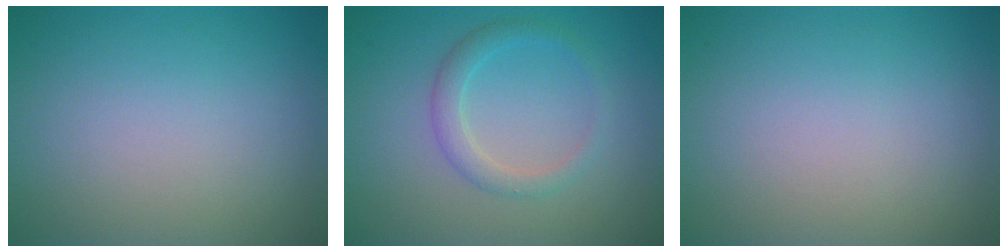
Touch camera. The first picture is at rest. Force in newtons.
{"total": 2.1, "press": 2.1, "slide": 0.0}
{"total": 0.0}